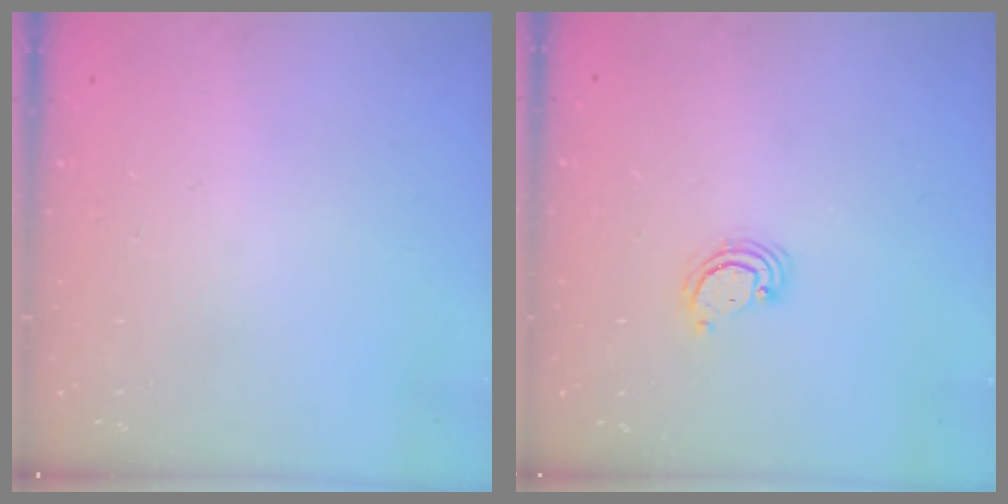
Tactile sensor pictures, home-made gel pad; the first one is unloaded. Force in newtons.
{"total": 2.5, "press": 2.5, "slide": 0.3}